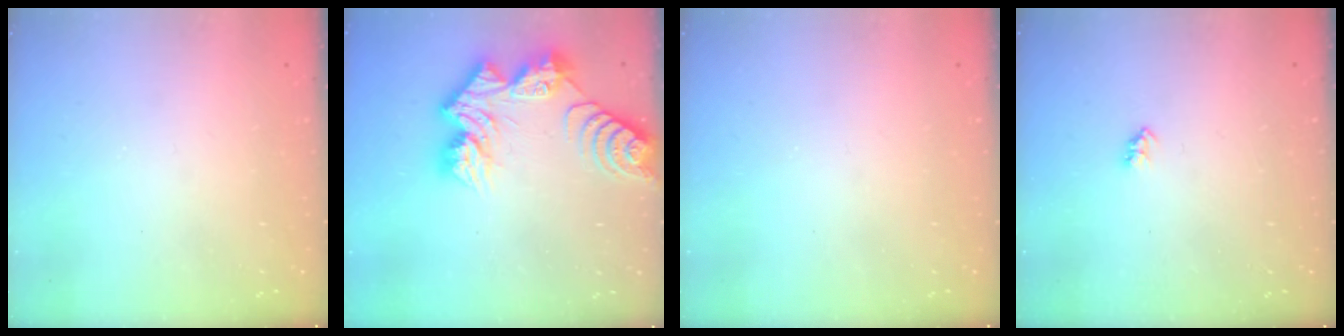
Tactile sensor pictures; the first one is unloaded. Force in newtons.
{"total": 13.5, "press": 13.5, "slide": 1.1}
{"total": 0.0}
{"total": 2.1, "press": 2.1, "slide": 0.4}